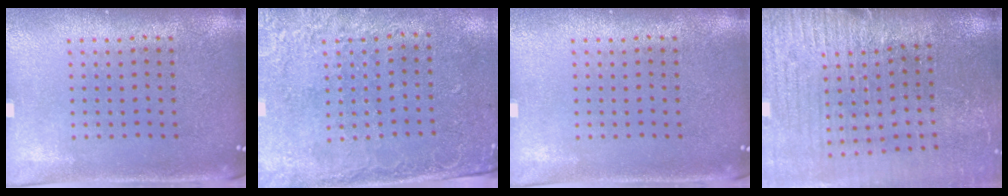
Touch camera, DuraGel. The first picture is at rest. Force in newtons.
{"total": 2.6, "press": 2.1, "slide": 1.5}
{"total": 0.0}
{"total": 3.9, "press": 3.5, "slide": 1.8}